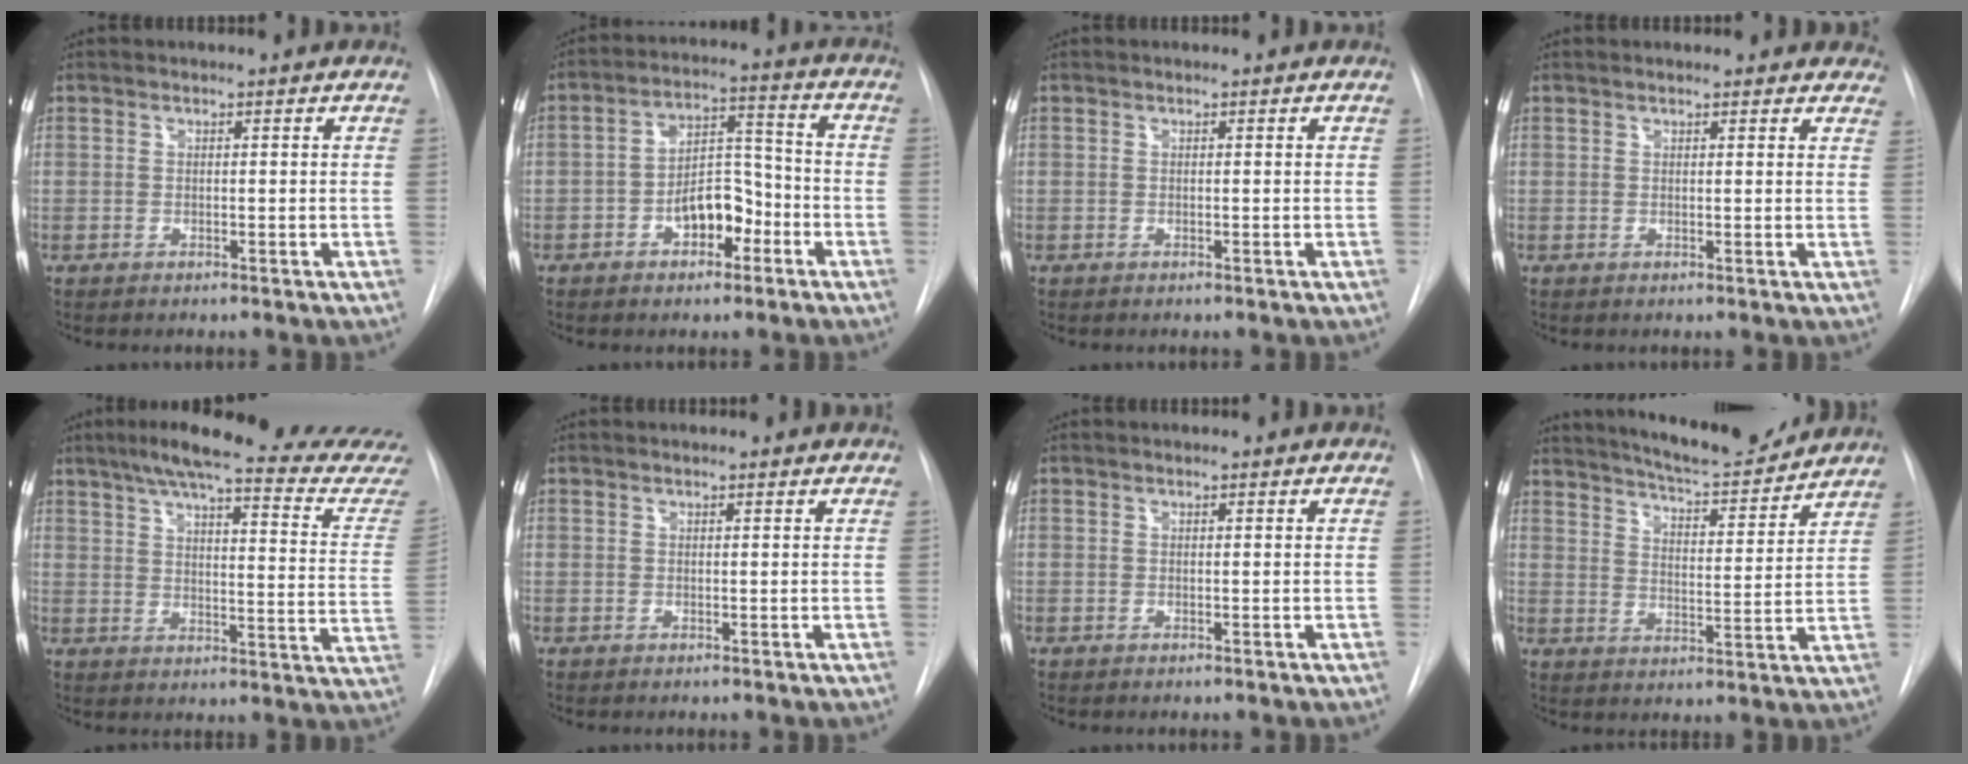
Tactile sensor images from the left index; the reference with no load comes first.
{"total": 8.3, "force": [-5.0, 3.9, 5.3], "torque": [-0.089, 0.025, -0.079]}
{"total": 0.0}
{"total": 7.2, "force": [6.3, 2.4, 2.5], "torque": [-0.008, 0.006, 0.052]}
{"total": 25.6, "force": [22.8, 0.7, 11.6], "torque": [-0.164, -0.080, 0.269]}
{"total": 1.0, "force": [0.8, 0.0, 0.5], "torque": [-0.009, 0.014, 0.002]}
{"total": 0.7, "force": [-0.7, -0.2, 0.0], "torque": [-0.004, 0.008, -0.011]}
{"total": 13.4, "force": [12.4, 1.6, 5.0], "torque": [-0.080, -0.017, 0.175]}